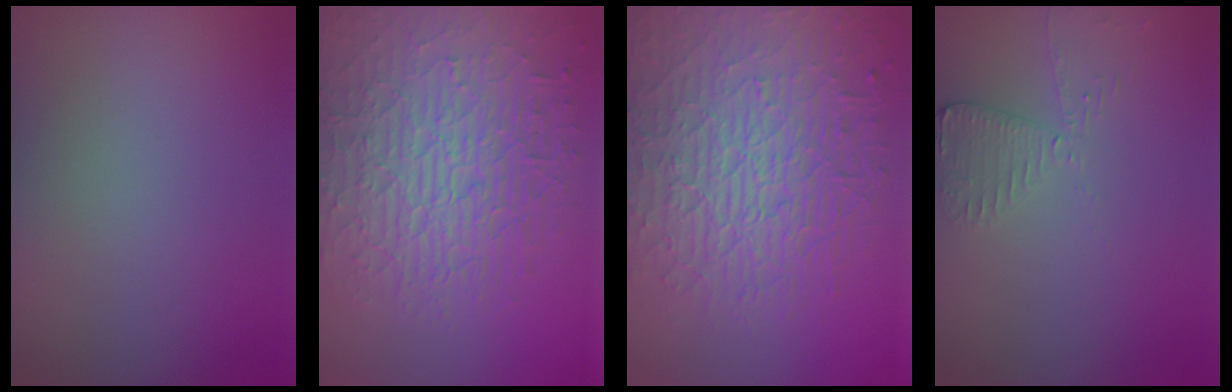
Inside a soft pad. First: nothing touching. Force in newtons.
{"total": 8.9, "press": 6.2, "slide": 6.3}
{"total": 10.1, "press": 6.7, "slide": 7.5}
{"total": 2.0, "press": 2.0, "slide": 0.3}